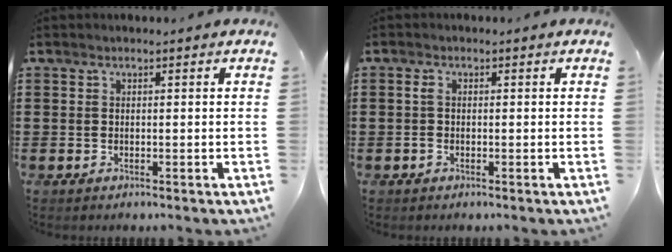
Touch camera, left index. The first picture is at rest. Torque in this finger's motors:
{"motor_torque": [-0.18, 0.38, 0.02, 0.00]}